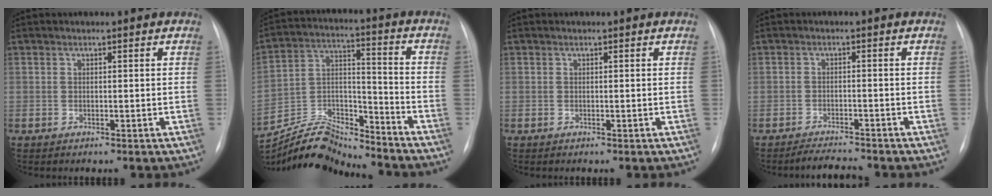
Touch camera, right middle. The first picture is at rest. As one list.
[{"total": 11.1, "force": [-11.0, -0.3, 1.6], "torque": [-0.037, 0.029, -0.207]}, {"total": 0.0}, {"total": 3.2, "force": [-3.1, 0.0, 0.6], "torque": [-0.014, -0.015, -0.050]}]